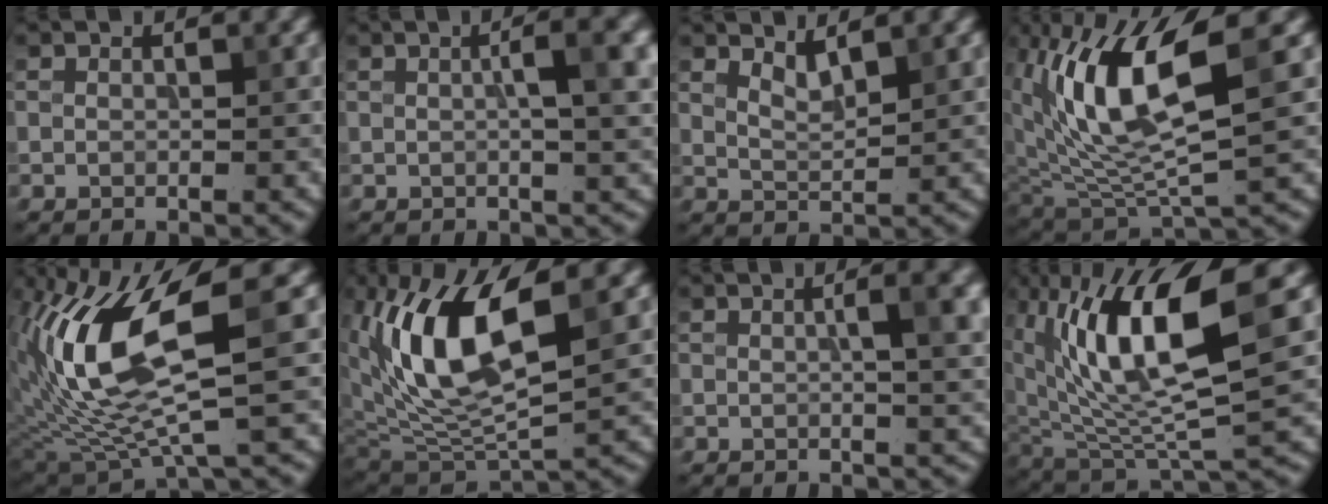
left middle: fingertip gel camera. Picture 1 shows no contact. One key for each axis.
{"total": 5.6, "fx": 0.9, "fy": 1.5, "fz": 5.4, "tx": -0.064, "ty": 0.016, "tz": 0.007}
{"total": 2.0, "fx": 1.6, "fy": 0.5, "fz": 1.1, "tx": -0.021, "ty": -0.007, "tz": 0.032}
{"total": 9.4, "fx": 2.9, "fy": 3.1, "fz": 8.4, "tx": -0.169, "ty": -0.007, "tz": 0.057}
{"total": 10.7, "fx": 2.0, "fy": 3.3, "fz": 10.0, "tx": -0.210, "ty": -0.008, "tz": 0.041}
{"total": 9.4, "fx": 3.1, "fy": 4.0, "fz": 8.0, "tx": -0.160, "ty": -0.009, "tz": 0.057}
{"total": 4.9, "fx": 0.8, "fy": 1.5, "fz": 4.6, "tx": -0.048, "ty": 0.016, "tz": 0.007}
{"total": 11.6, "fx": 3.6, "fy": 3.8, "fz": 10.4, "tx": -0.190, "ty": 0.002, "tz": 0.068}